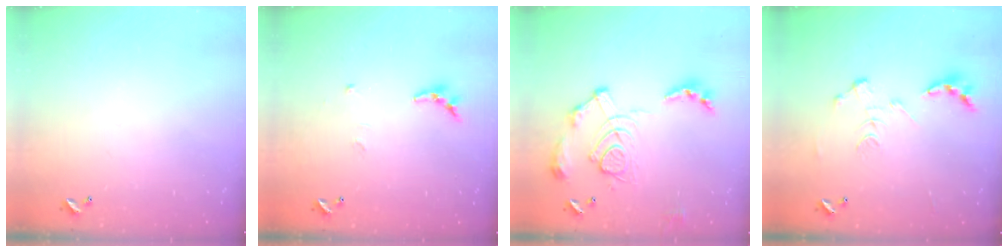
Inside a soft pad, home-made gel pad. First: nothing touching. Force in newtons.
{"total": 6.6, "press": 6.5, "slide": 0.6}
{"total": 15.6, "press": 15.5, "slide": 1.6}
{"total": 0.0}